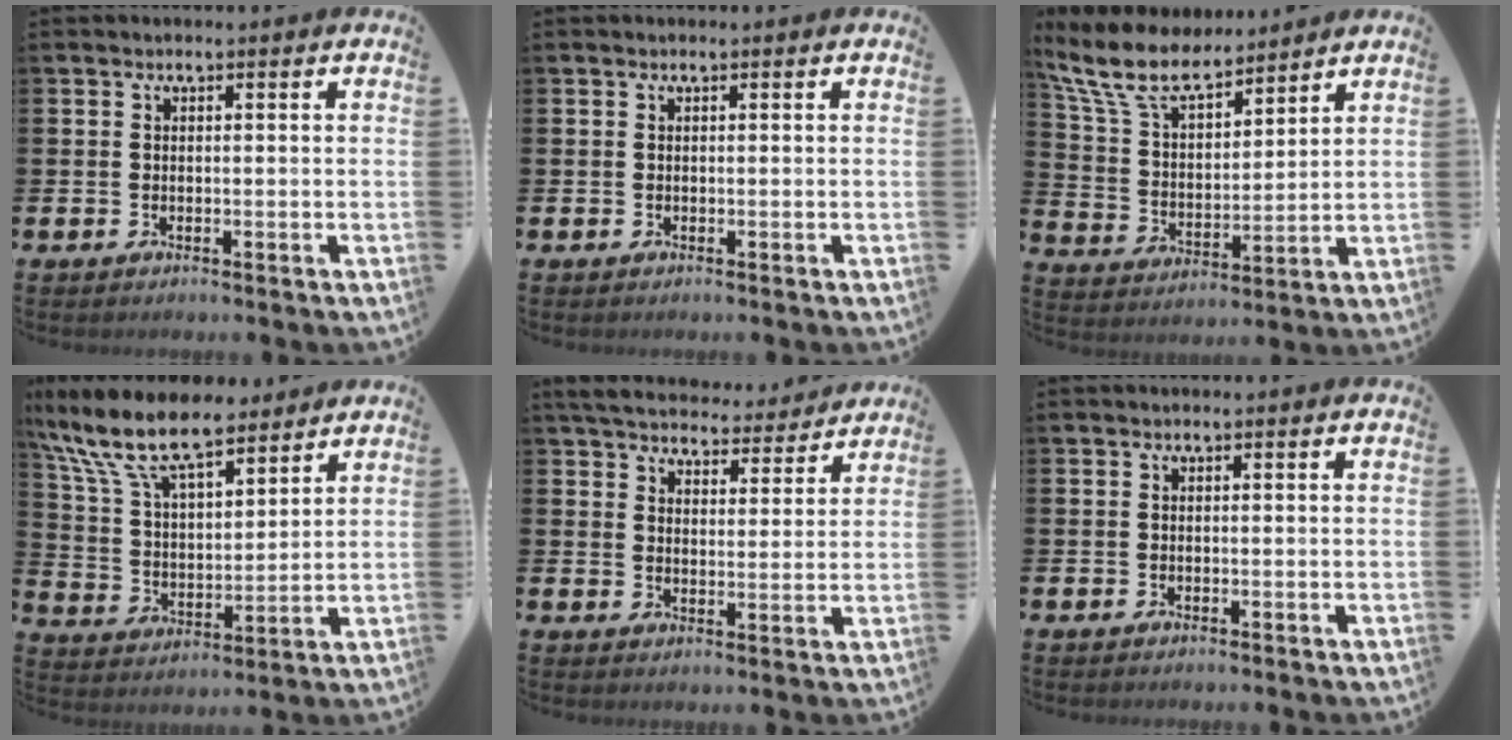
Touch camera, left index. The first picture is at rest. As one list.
[{"total": 0.0}, {"total": 9.3, "force": [8.1, 3.0, 3.5], "torque": [-0.111, -0.039, 0.147]}, {"total": 11.4, "force": [9.4, 3.9, 5.1], "torque": [-0.146, -0.042, 0.171]}, {"total": 5.8, "force": [5.6, 1.2, 0.7], "torque": [-0.038, -0.040, 0.098]}, {"total": 0.0}]